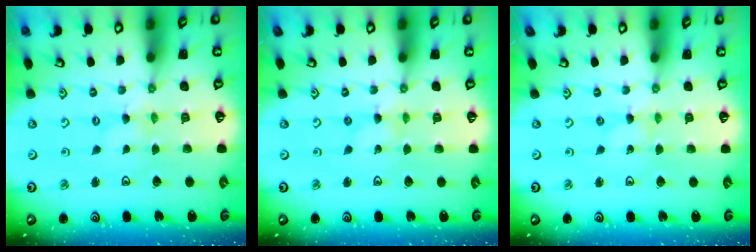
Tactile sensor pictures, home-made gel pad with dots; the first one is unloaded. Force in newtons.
{"total": 0.0}
{"total": 0.0}